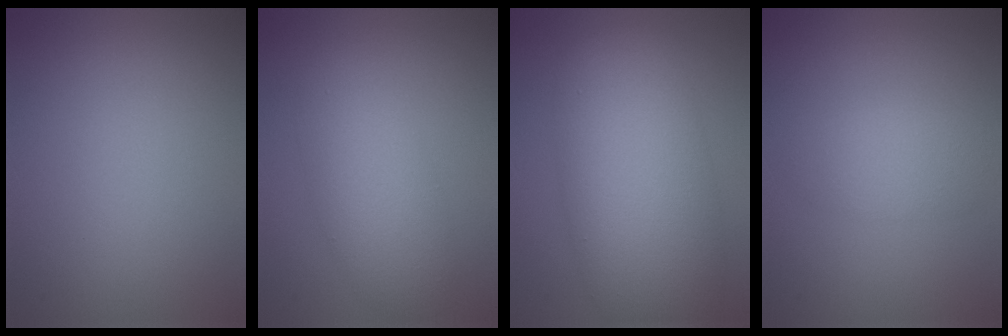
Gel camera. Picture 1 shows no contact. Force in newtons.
{"total": 4.6, "press": 4.5, "slide": 0.3}
{"total": 10.2, "press": 10.1, "slide": 0.2}
{"total": 2.4, "press": 2.4, "slide": 0.1}